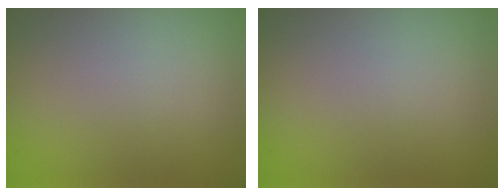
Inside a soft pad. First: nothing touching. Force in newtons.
{"total": 0.0}